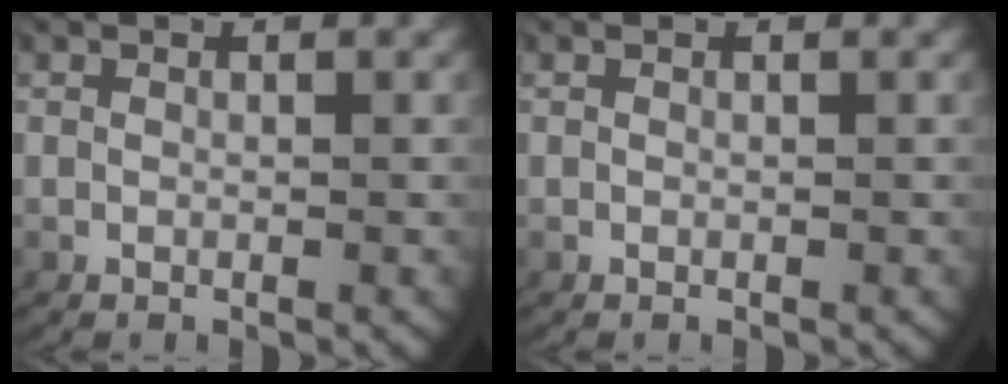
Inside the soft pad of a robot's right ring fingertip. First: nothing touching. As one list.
[{"total": 0.0}]